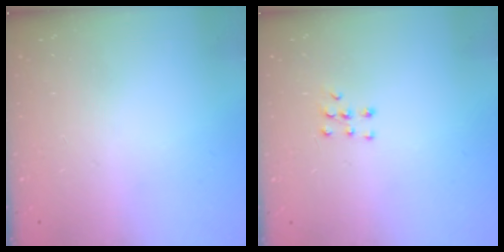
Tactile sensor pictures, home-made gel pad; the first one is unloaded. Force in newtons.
{"total": 5.5, "press": 5.5, "slide": 0.9}